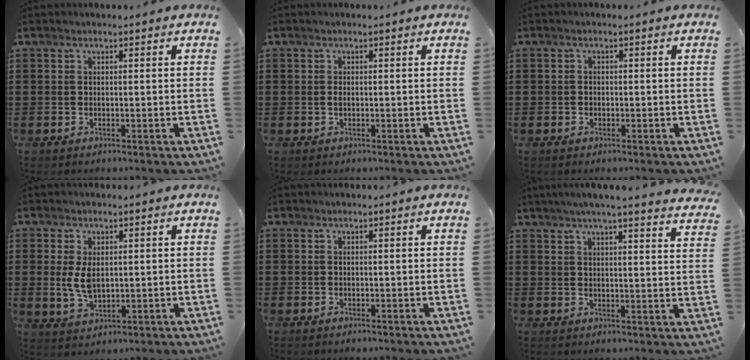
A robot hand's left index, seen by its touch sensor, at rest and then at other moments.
{"total": 0.7, "force": [-0.1, 0.4, 0.6], "torque": [-0.015, -0.002, -0.002]}
{"total": 0.7, "force": [-0.5, 0.5, 0.1], "torque": [-0.006, 0.000, -0.010]}
{"total": 4.9, "force": [0.6, 2.7, 4.0], "torque": [-0.105, -0.002, 0.004]}
{"total": 0.0}
{"total": 4.6, "force": [4.2, -0.5, 1.8], "torque": [-0.052, -0.016, 0.072]}